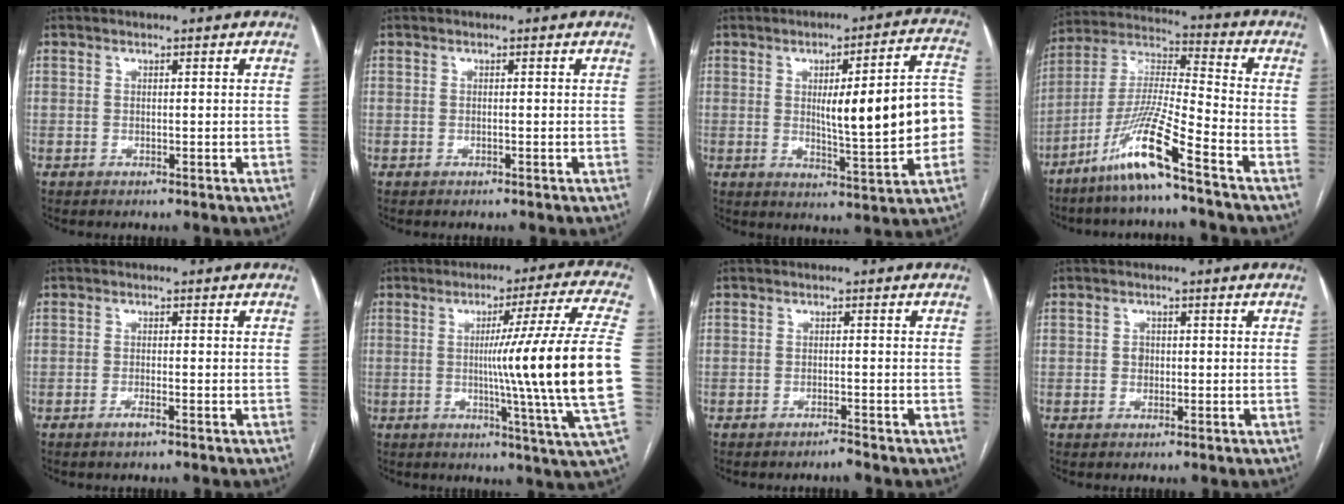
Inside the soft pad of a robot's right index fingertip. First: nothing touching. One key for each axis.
{"total": 0.0}
{"total": 15.6, "fx": -0.3, "fy": 2.3, "fz": 15.5, "tx": -0.202, "ty": 0.023, "tz": 0.003}
{"total": 12.7, "fx": -7.9, "fy": -0.7, "fz": 9.8, "tx": -0.203, "ty": -0.019, "tz": -0.159}
{"total": 1.5, "fx": -1.0, "fy": 0.0, "fz": 1.1, "tx": -0.022, "ty": -0.001, "tz": -0.018}
{"total": 19.7, "fx": -0.9, "fy": -3.2, "fz": 19.4, "tx": -0.243, "ty": -0.010, "tz": -0.027}
{"total": 1.2, "fx": -1.1, "fy": -0.2, "fz": 0.4, "tx": -0.004, "ty": -0.001, "tz": -0.018}
{"total": 1.4, "fx": 0.0, "fy": 1.2, "fz": 0.7, "tx": -0.010, "ty": 0.002, "tz": 0.001}